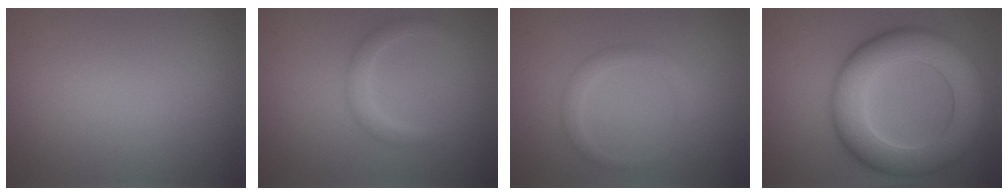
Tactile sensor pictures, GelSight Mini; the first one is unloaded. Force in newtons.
{"total": 2.1, "press": 2.1, "slide": 0.1}
{"total": 1.9, "press": 1.9, "slide": 0.1}
{"total": 10.9, "press": 10.9, "slide": 0.4}